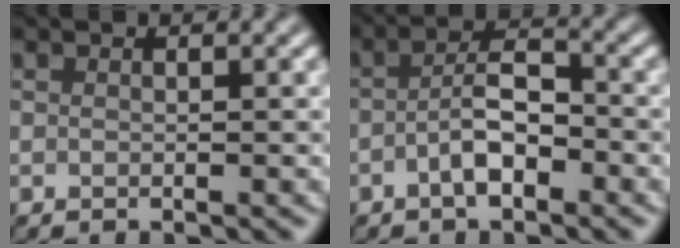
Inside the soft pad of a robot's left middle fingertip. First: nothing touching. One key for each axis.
{"total": 3.5, "fx": -1.5, "fy": 1.3, "fz": 2.9, "tx": -0.053, "ty": 0.009, "tz": -0.034}